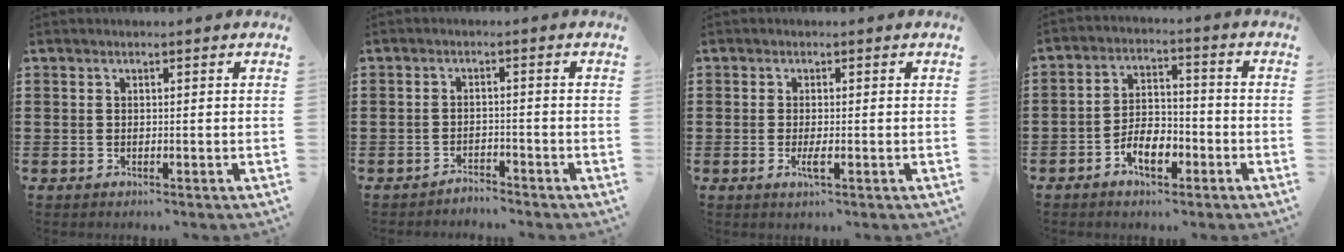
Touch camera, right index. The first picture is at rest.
{"total": 2.2, "force": [-2.2, 0.1, -0.3], "torque": [-0.002, 0.002, -0.048]}
{"total": 2.1, "force": [-0.7, 0.3, 2.0], "torque": [-0.048, -0.008, -0.017]}
{"total": 6.2, "force": [-3.3, 3.2, 4.1], "torque": [-0.074, 0.007, -0.066]}